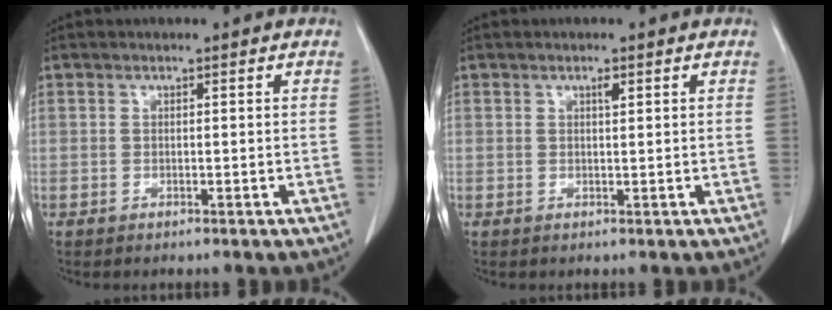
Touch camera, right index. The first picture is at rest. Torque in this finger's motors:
{"motor_torque": [0.09, 0.02, 0.00, 0.02]}